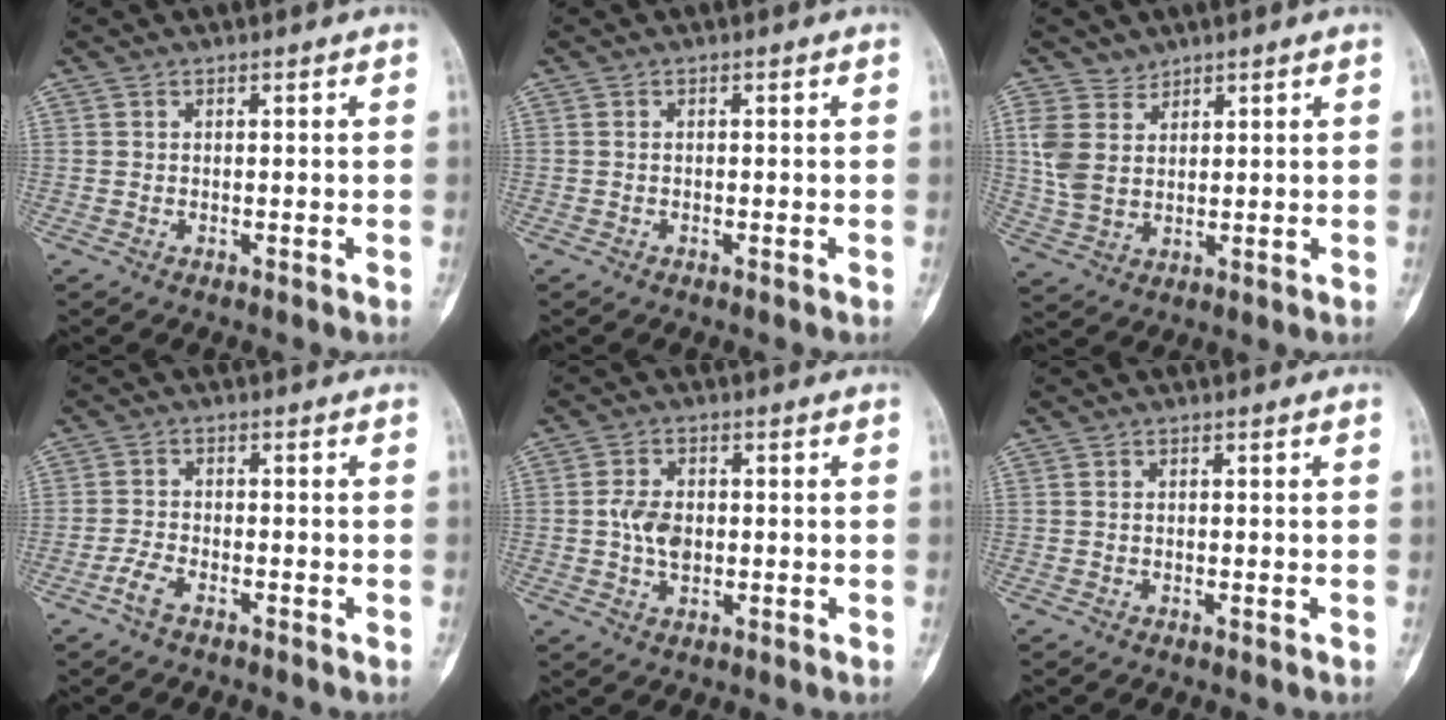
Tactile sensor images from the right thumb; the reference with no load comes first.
{"total": 0.0}
{"total": 6.3, "force": [3.5, 4.6, 2.7], "torque": [-0.046, -0.020, 0.082]}
{"total": 3.3, "force": [-2.2, 1.4, 2.0], "torque": [-0.048, 0.012, -0.045]}
{"total": 5.4, "force": [-0.4, 3.6, 4.0], "torque": [-0.069, 0.003, -0.008]}
{"total": 0.0}